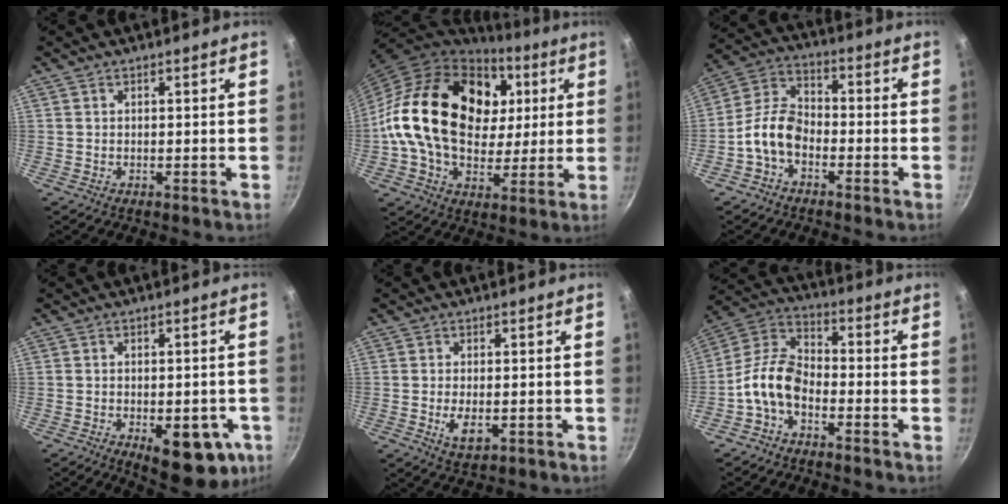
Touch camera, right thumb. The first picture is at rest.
{"total": 27.4, "force": [4.8, 19.3, 18.8], "torque": [-0.311, 0.012, 0.083]}
{"total": 8.6, "force": [-3.5, 5.4, 5.8], "torque": [-0.103, 0.044, -0.082]}
{"total": 13.8, "force": [-5.0, 6.6, 11.1], "torque": [-0.096, 0.005, -0.053]}
{"total": 4.7, "force": [-1.2, 2.4, 3.8], "torque": [-0.070, -0.005, -0.014]}
{"total": 9.8, "force": [-4.1, 5.7, 6.9], "torque": [-0.134, 0.054, -0.099]}